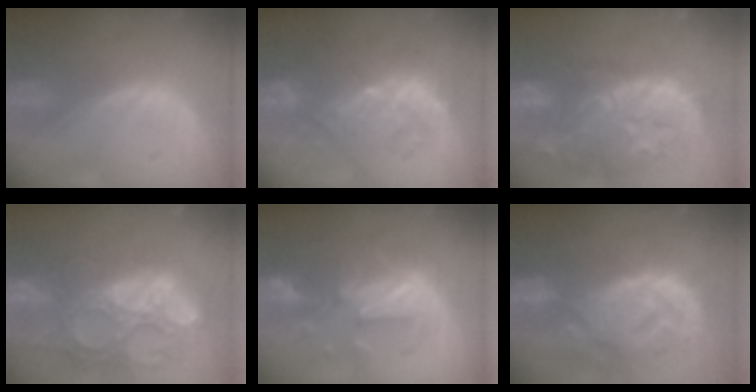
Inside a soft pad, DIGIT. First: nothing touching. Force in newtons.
{"total": 9.4, "press": 9.1, "slide": 2.6}
{"total": 15.1, "press": 12.0, "slide": 9.1}
{"total": 15.6, "press": 12.9, "slide": 8.7}
{"total": 9.8, "press": 8.9, "slide": 4.2}
{"total": 14.2, "press": 12.3, "slide": 7.1}